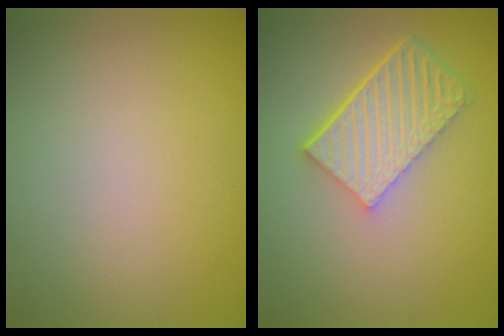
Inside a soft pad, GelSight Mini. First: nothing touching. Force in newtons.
{"total": 6.1, "press": 4.3, "slide": 4.3}